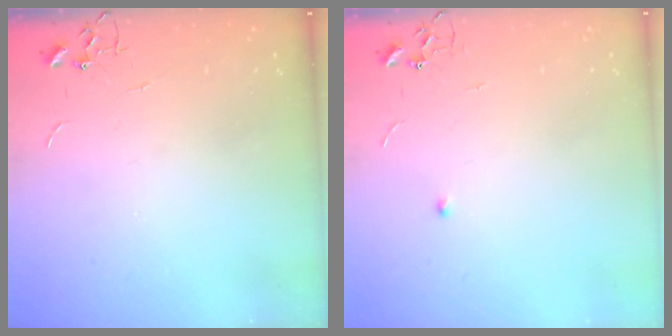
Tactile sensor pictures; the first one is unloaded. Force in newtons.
{"total": 4.7, "press": 4.7, "slide": 0.6}